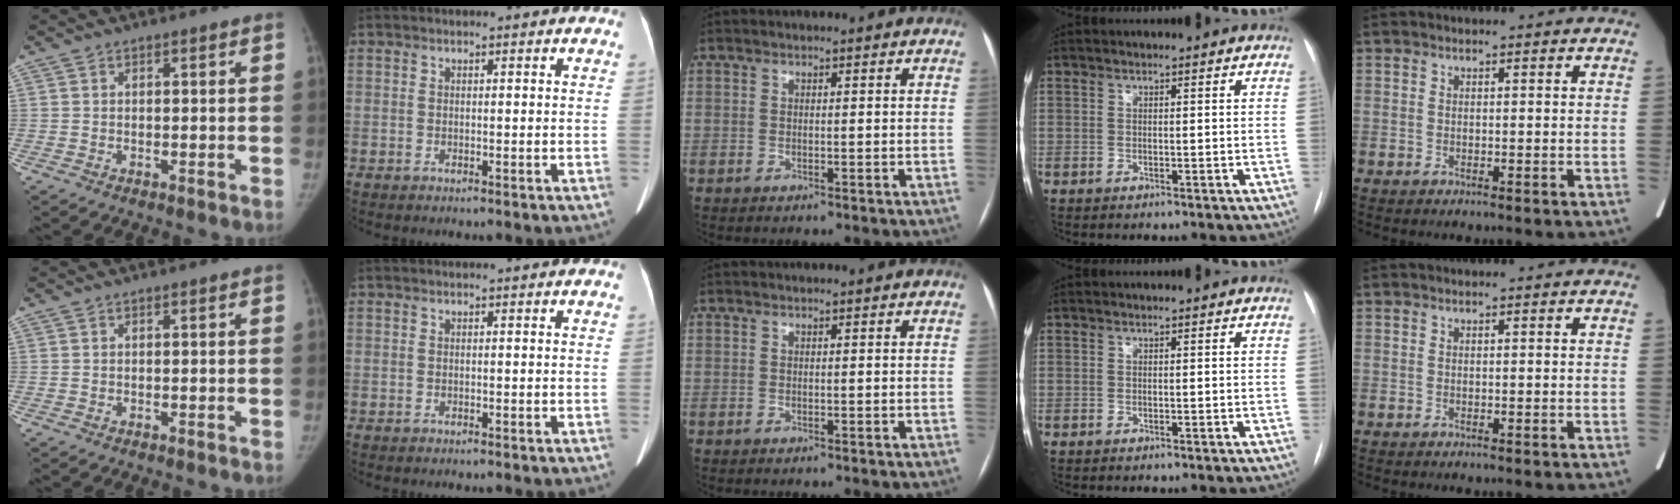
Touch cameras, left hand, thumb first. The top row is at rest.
{}